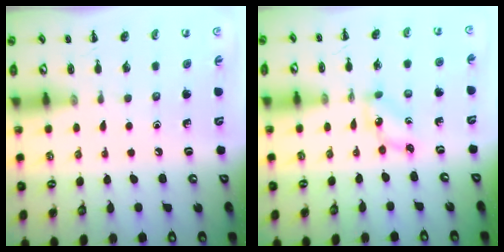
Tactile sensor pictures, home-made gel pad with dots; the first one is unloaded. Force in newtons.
{"total": 2.1, "press": 2.0, "slide": 0.4}